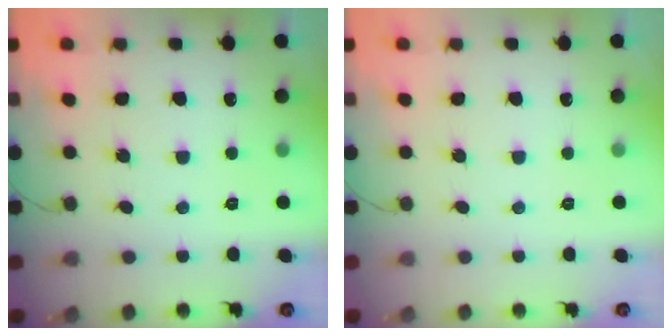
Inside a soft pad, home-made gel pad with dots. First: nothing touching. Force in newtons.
{"total": 0.0}